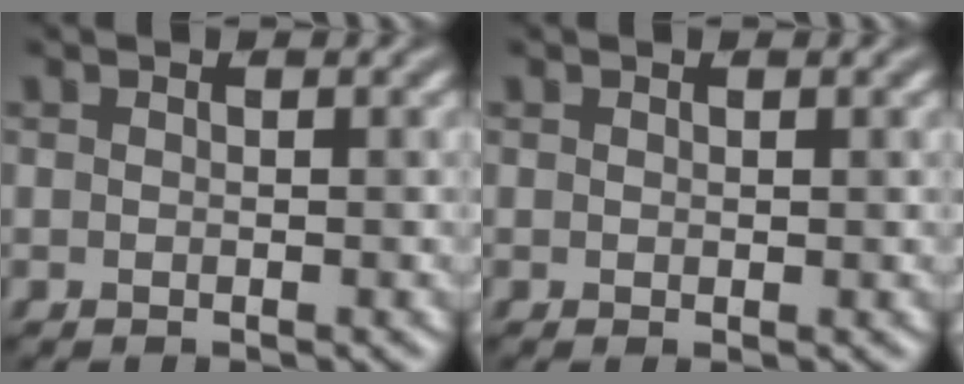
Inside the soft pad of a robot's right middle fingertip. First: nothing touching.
{"total": 0.0}